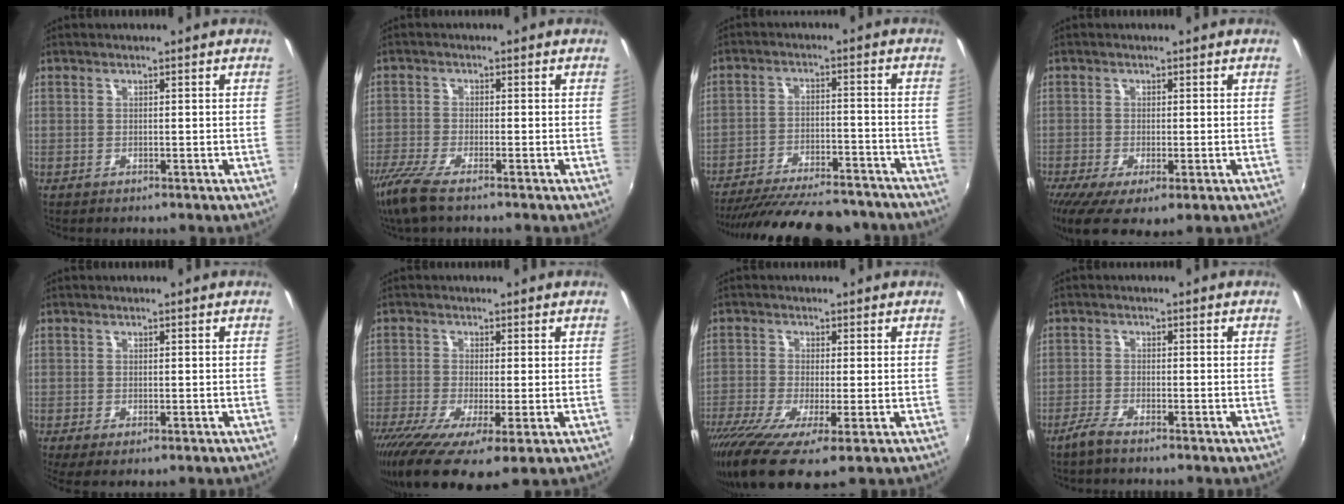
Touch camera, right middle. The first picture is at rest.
{"total": 7.6, "force": [-5.6, 1.5, 4.9], "torque": [-0.124, -0.032, -0.111]}
{"total": 23.3, "force": [-20.5, 6.0, 9.4], "torque": [-0.185, -0.015, -0.280]}
{"total": 8.0, "force": [-4.0, 2.5, 6.4], "torque": [-0.134, -0.040, -0.065]}
{"total": 3.5, "force": [-1.6, 1.0, 2.9], "torque": [-0.053, -0.018, -0.021]}
{"total": 12.8, "force": [-6.6, 3.0, 10.5], "torque": [-0.216, -0.056, -0.119]}
{"total": 11.9, "force": [-6.6, 2.5, 9.6], "torque": [-0.208, -0.056, -0.123]}
{"total": 2.9, "force": [-2.5, 0.2, 1.5], "torque": [-0.050, -0.004, -0.053]}